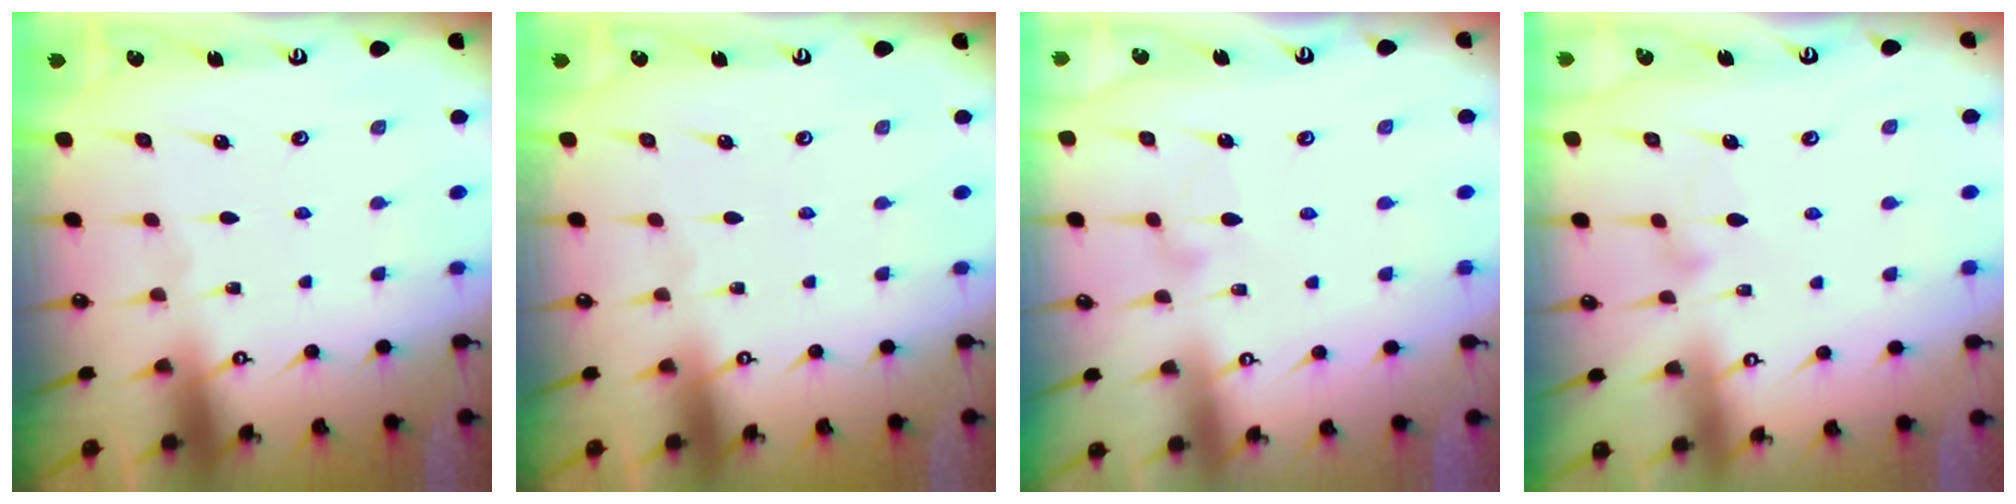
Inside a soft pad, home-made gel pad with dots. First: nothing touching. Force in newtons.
{"total": 0.0}
{"total": 8.1, "press": 8.0, "slide": 0.4}
{"total": 7.6, "press": 7.6, "slide": 0.4}